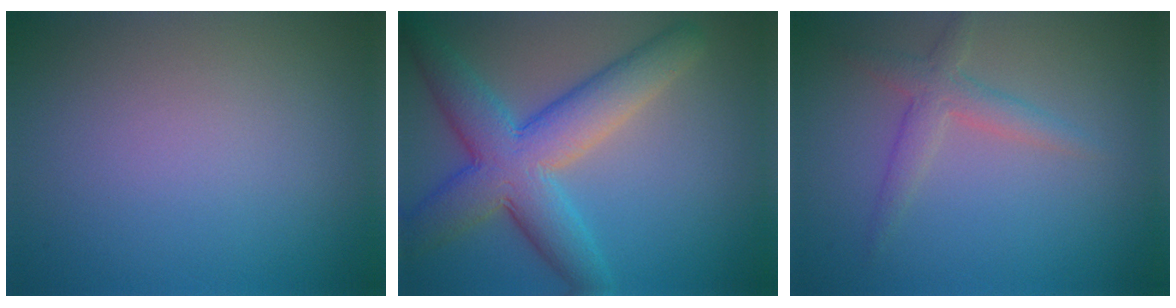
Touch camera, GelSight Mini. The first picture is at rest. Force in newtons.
{"total": 8.3, "press": 8.3, "slide": 0.2}
{"total": 2.4, "press": 2.4, "slide": 0.1}